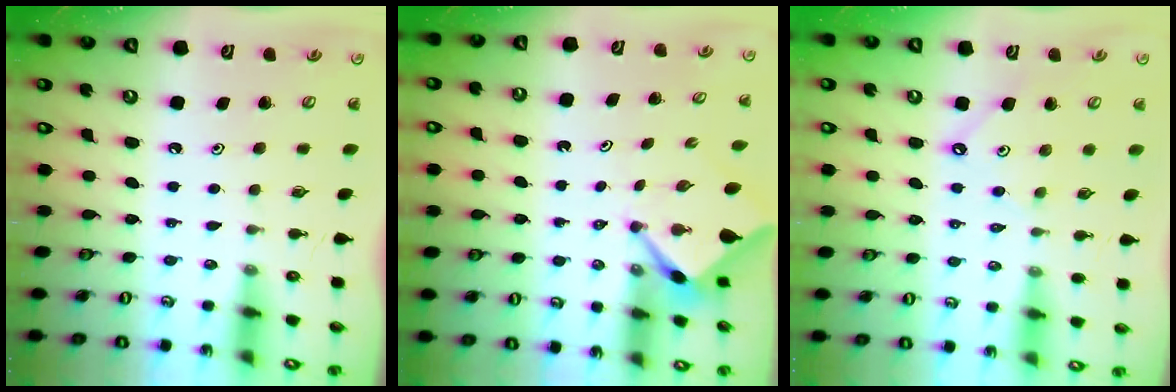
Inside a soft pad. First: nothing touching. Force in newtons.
{"total": 2.6, "press": 2.5, "slide": 0.4}
{"total": 2.8, "press": 2.8, "slide": 0.5}